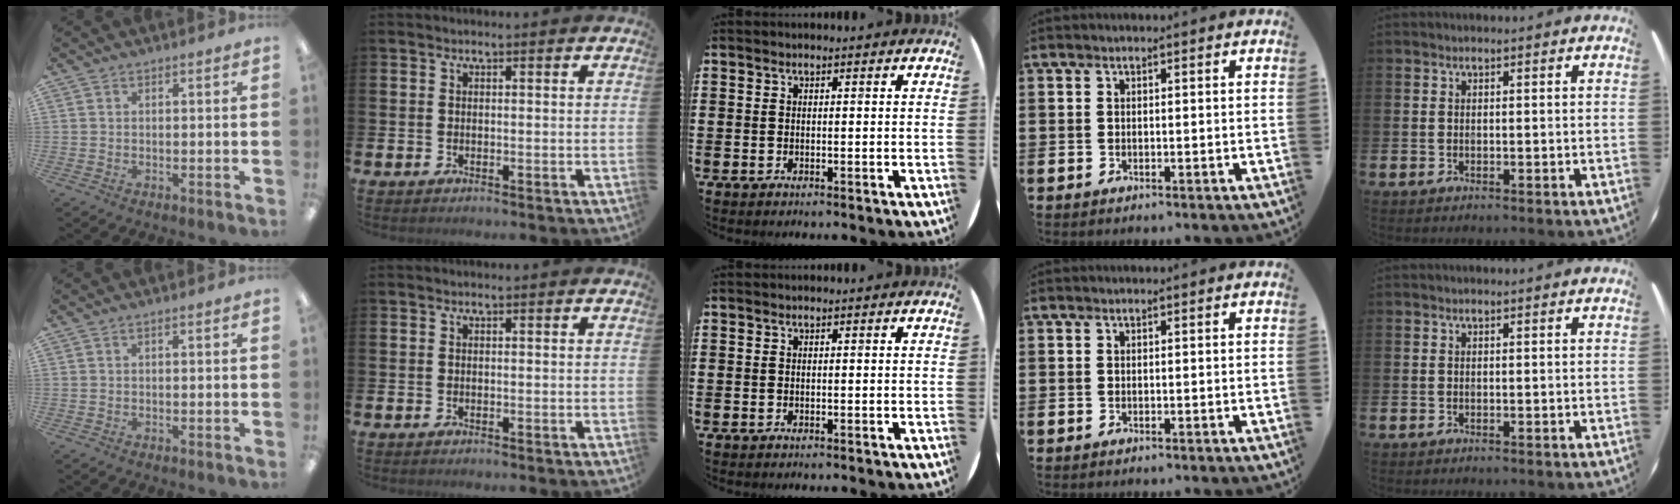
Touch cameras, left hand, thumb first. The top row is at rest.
{}